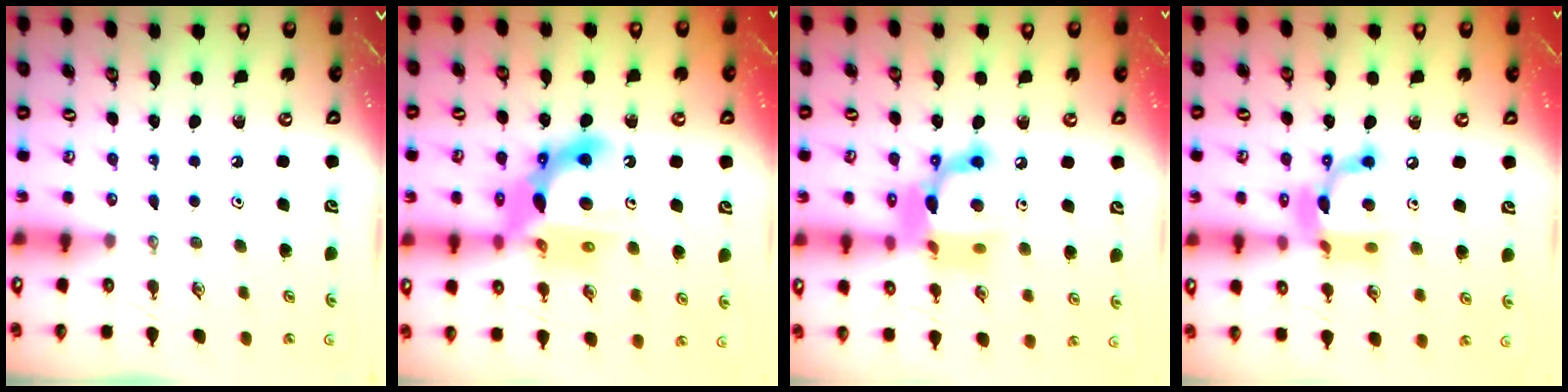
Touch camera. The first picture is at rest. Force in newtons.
{"total": 14.3, "press": 14.1, "slide": 2.1}
{"total": 14.2, "press": 14.2, "slide": 1.2}
{"total": 13.9, "press": 13.9, "slide": 1.1}